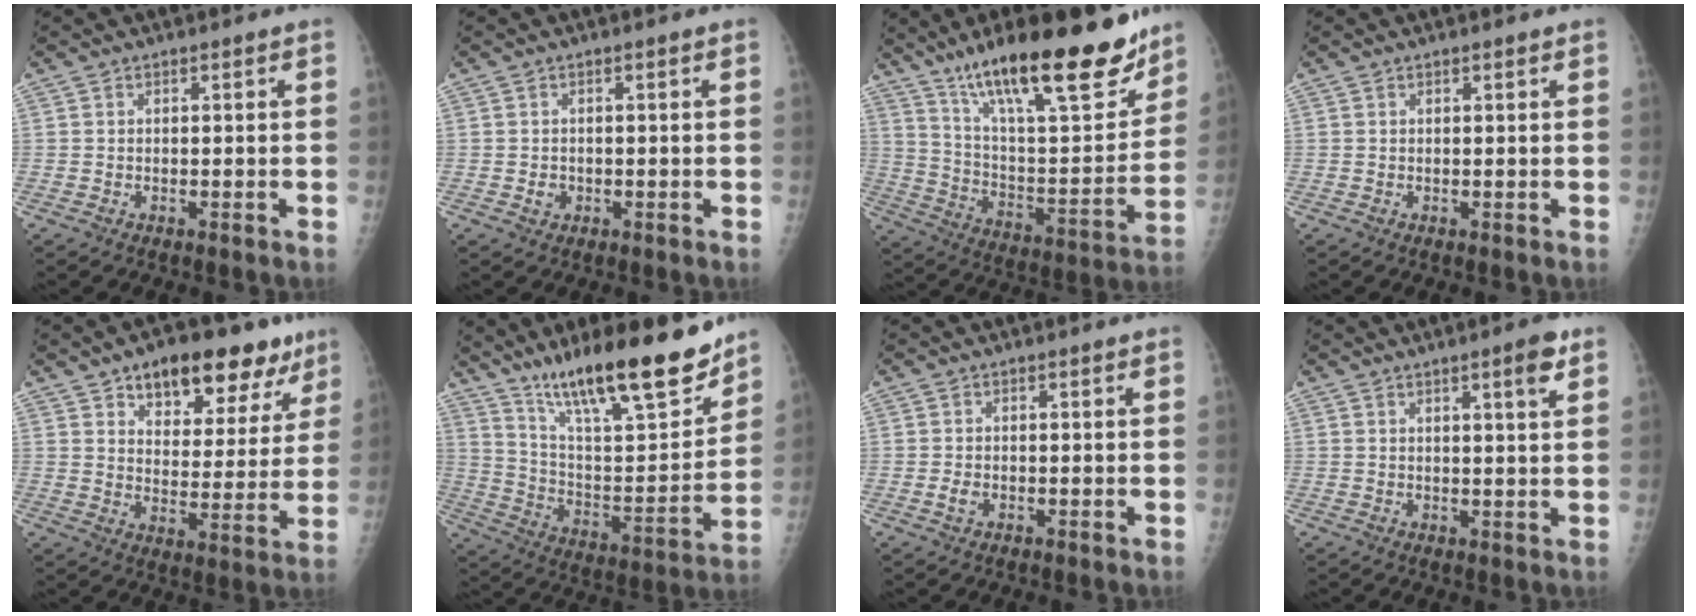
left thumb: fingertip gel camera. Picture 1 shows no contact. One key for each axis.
{"total": 1.4, "fx": -0.3, "fy": 1.2, "fz": 0.6, "tx": -0.006, "ty": 0.002, "tz": -0.001}
{"total": 28.0, "fx": 19.1, "fy": 7.4, "fz": 19.1, "tx": -0.269, "ty": -0.071, "tz": 0.311}
{"total": 0.6, "fx": 0.5, "fy": 0.1, "fz": 0.4, "tx": -0.006, "ty": -0.001, "tz": 0.007}
{"total": 17.7, "fx": 11.0, "fy": 8.8, "fz": 10.6, "tx": -0.084, "ty": -0.038, "tz": 0.157}
{"total": 24.5, "fx": 17.9, "fy": 5.2, "fz": 15.9, "tx": -0.230, "ty": -0.081, "tz": 0.303}
{"total": 1.4, "fx": -0.3, "fy": 0.9, "fz": 1.0, "tx": -0.018, "ty": -0.001, "tz": -0.004}
{"total": 4.4, "fx": 2.5, "fy": 0.4, "fz": 3.6, "tx": -0.047, "ty": -0.014, "tz": 0.034}